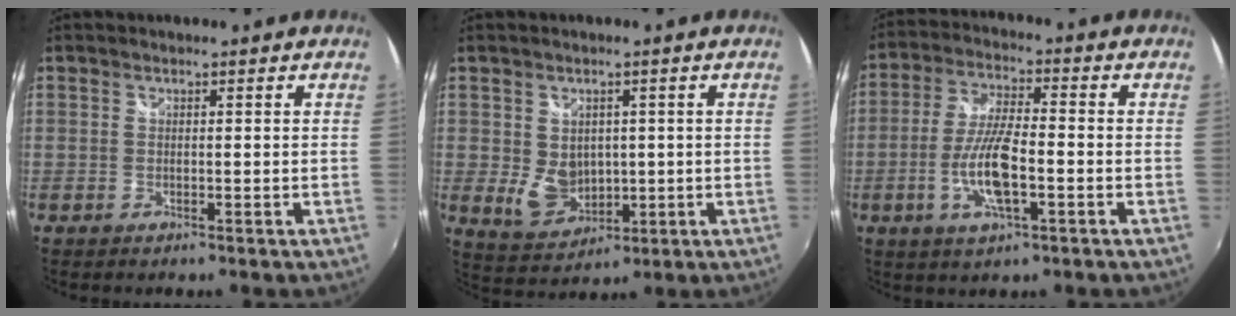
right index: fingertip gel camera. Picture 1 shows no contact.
{"total": 6.9, "force": [0.1, 5.6, 4.1], "torque": [-0.078, -0.007, 0.020]}
{"total": 10.4, "force": [-3.1, 2.7, 9.6], "torque": [-0.195, -0.003, -0.061]}